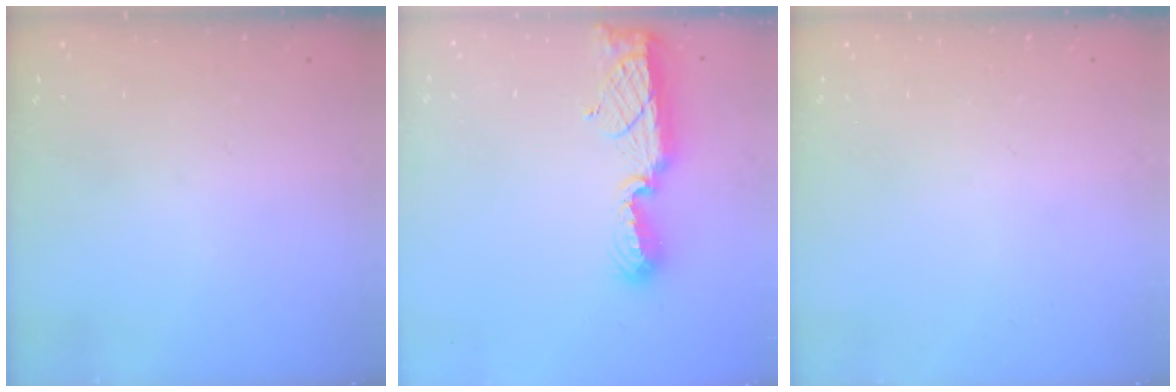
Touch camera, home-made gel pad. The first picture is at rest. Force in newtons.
{"total": 9.9, "press": 9.9, "slide": 0.8}
{"total": 0.0}